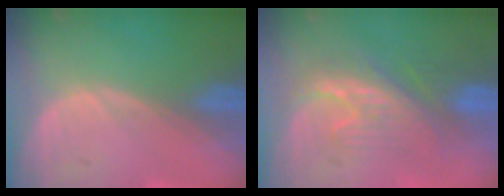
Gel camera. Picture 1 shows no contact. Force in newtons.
{"total": 7.9, "press": 7.8, "slide": 1.4}